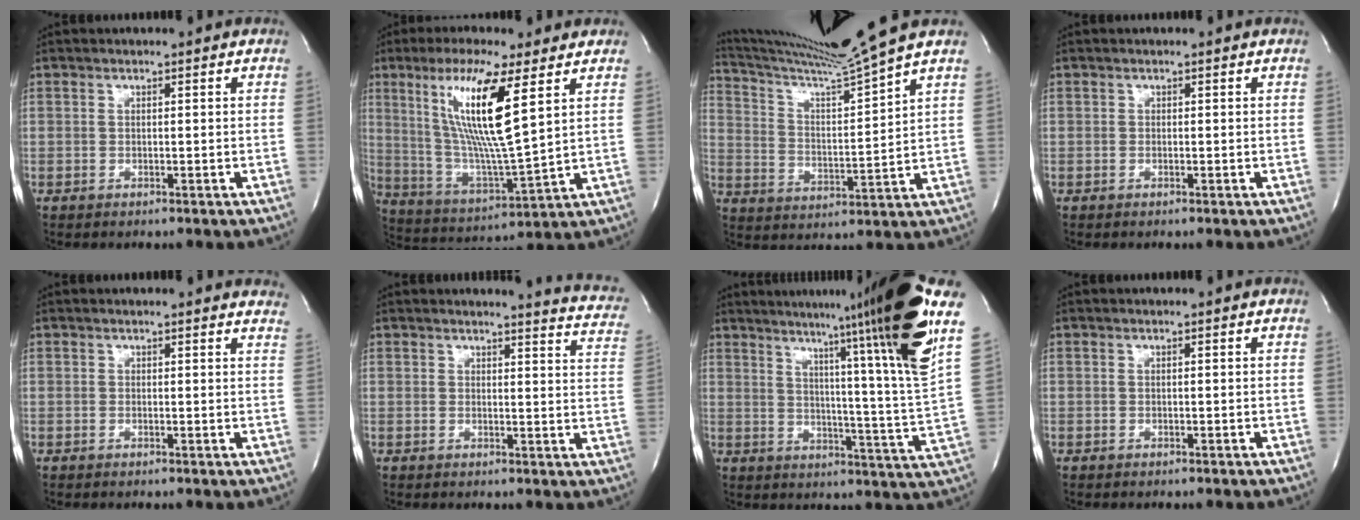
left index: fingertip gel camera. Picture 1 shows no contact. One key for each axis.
{"total": 15.1, "fx": 5.8, "fy": 0.3, "fz": 14.0, "tx": -0.282, "ty": -0.018, "tz": 0.105}
{"total": 14.2, "fx": 12.4, "fy": -3.6, "fz": 5.9, "tx": -0.111, "ty": -0.036, "tz": 0.211}
{"total": 0.0}
{"total": 8.6, "fx": 8.2, "fy": 1.4, "fz": 2.2, "tx": -0.008, "ty": -0.008, "tz": 0.064}
{"total": 10.1, "fx": 9.8, "fy": 0.6, "fz": 2.5, "tx": -0.013, "ty": -0.082, "tz": 0.071}
{"total": 23.4, "fx": 15.0, "fy": -2.8, "fz": 17.7, "tx": -0.235, "ty": -0.053, "tz": 0.186}
{"total": 0.0}